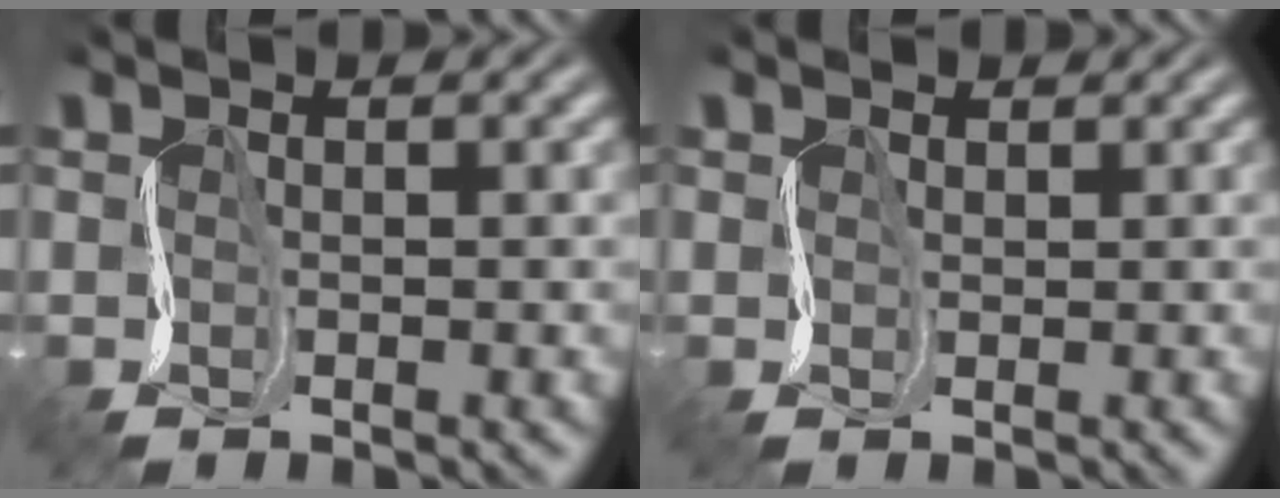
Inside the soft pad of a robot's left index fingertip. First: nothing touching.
{"total": 1.4, "force": [0.8, 1.1, -0.1], "torque": [-0.011, 0.012, 0.007]}